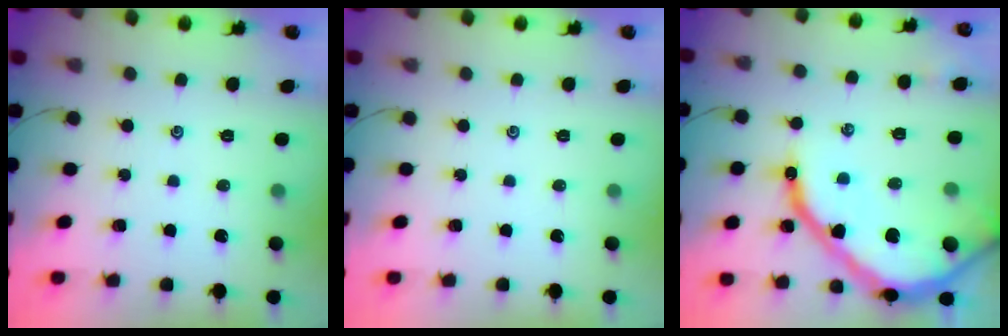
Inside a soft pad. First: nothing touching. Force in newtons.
{"total": 0.0}
{"total": 21.7, "press": 21.6, "slide": 1.9}